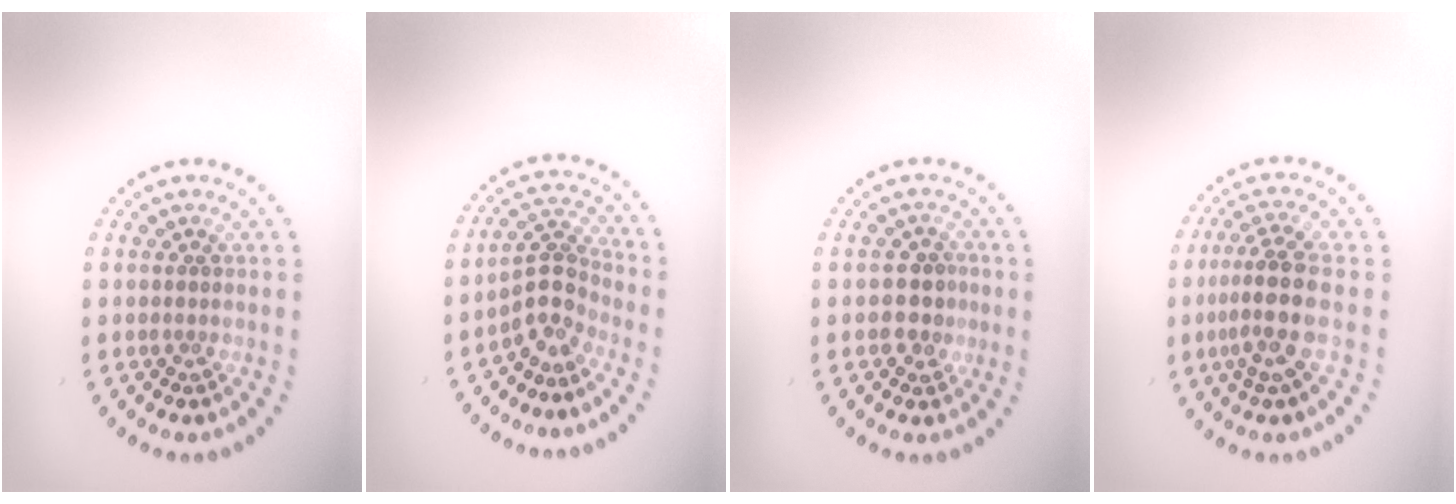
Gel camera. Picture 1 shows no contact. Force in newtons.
{"total": 3.0, "press": 2.3, "slide": 1.9}
{"total": 2.4, "press": 2.4, "slide": 0.7}
{"total": 3.9, "press": 3.0, "slide": 2.4}